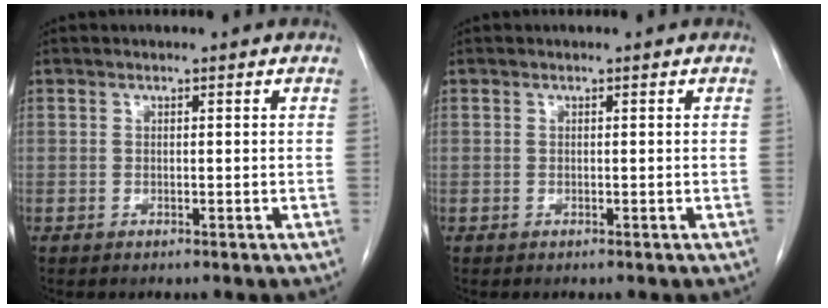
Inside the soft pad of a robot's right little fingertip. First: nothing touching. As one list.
[{"total": 0.0}]